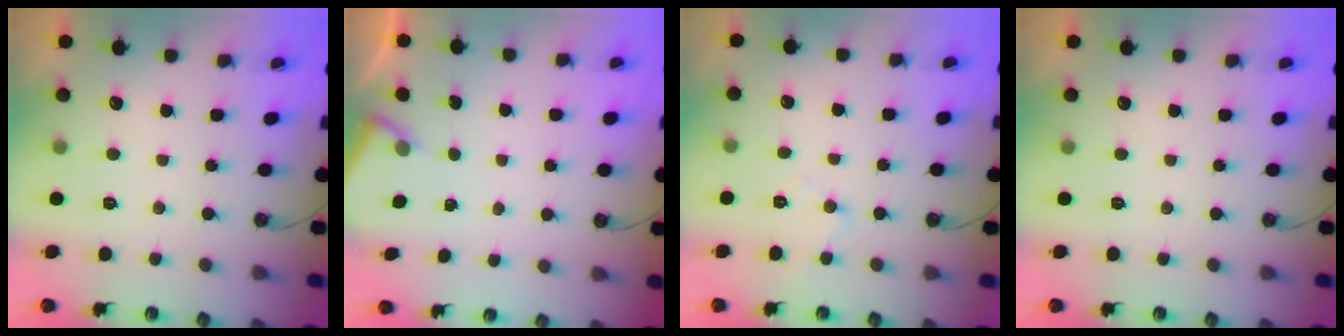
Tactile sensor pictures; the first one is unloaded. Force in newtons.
{"total": 2.3, "press": 2.3, "slide": 0.4}
{"total": 6.1, "press": 6.0, "slide": 1.0}
{"total": 0.0}